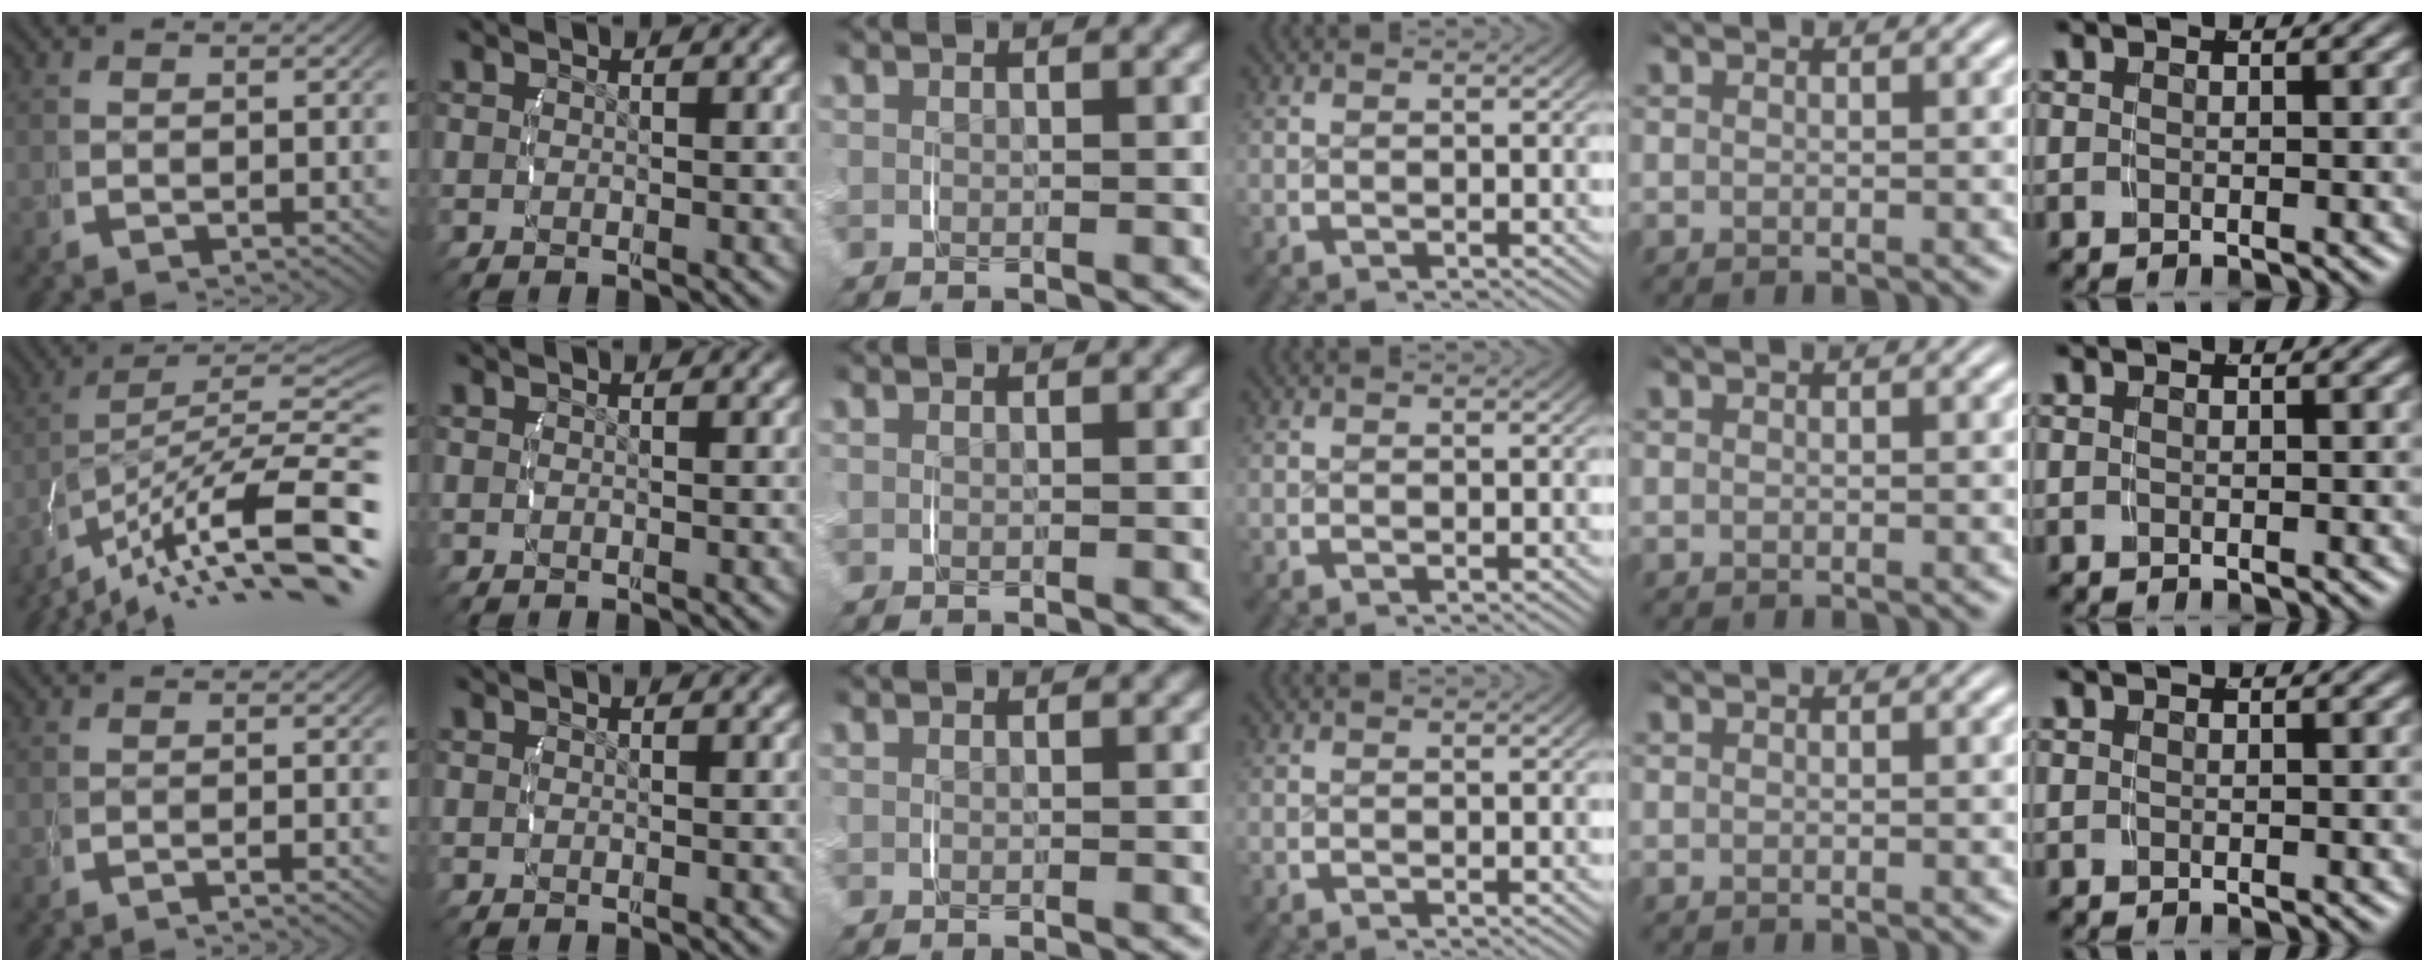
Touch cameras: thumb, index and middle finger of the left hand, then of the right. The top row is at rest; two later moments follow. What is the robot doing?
{"motion": "lift_and_place", "object": "string"}